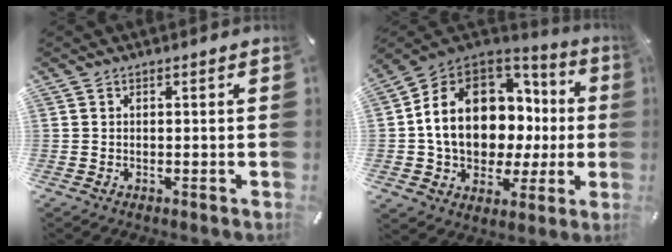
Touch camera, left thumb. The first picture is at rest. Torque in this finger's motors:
{"motor_torque": [2.24, 2.44, 1.31, 0.29, 0.74]}